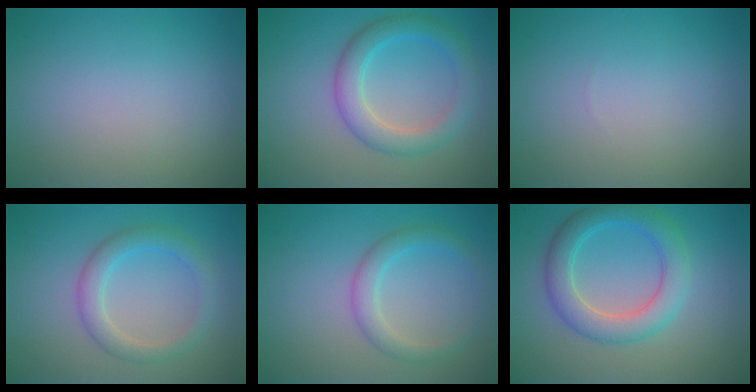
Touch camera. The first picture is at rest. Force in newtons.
{"total": 3.9, "press": 3.9, "slide": 0.1}
{"total": 0.0}
{"total": 2.9, "press": 2.9, "slide": 0.1}
{"total": 2.4, "press": 2.4, "slide": 0.2}
{"total": 4.7, "press": 4.7, "slide": 0.2}